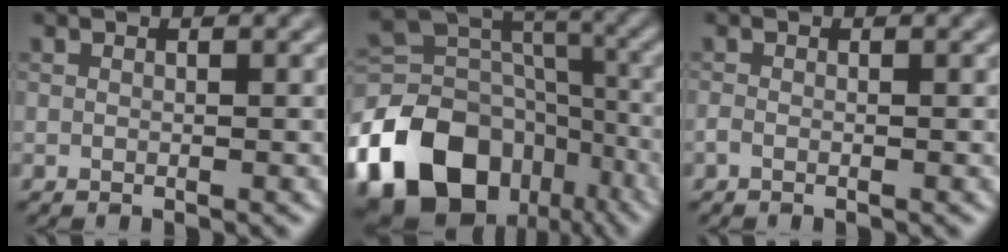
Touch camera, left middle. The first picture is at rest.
{"total": 18.4, "force": [-9.7, 13.0, 8.6], "torque": [-0.203, -0.022, -0.141]}
{"total": 0.6, "force": [-0.4, 0.2, 0.3], "torque": [-0.007, -0.002, -0.009]}